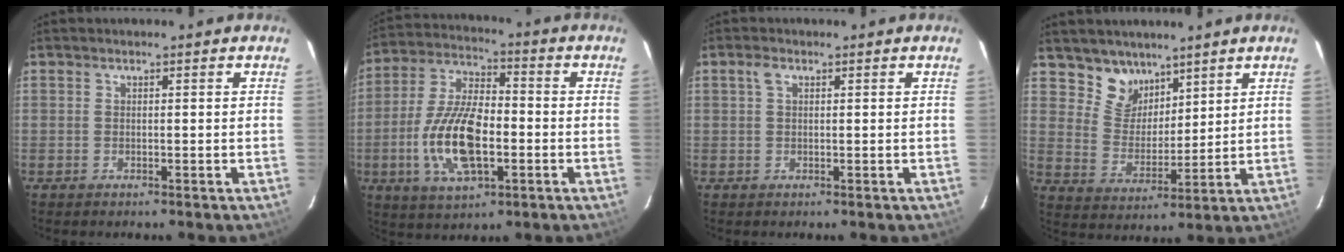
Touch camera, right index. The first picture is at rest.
{"total": 15.6, "force": [-3.8, 6.9, 13.4], "torque": [-0.282, -0.002, -0.070]}
{"total": 1.5, "force": [0.6, 0.8, 1.1], "torque": [-0.025, 0.006, 0.010]}
{"total": 7.7, "force": [5.8, 4.8, 1.7], "torque": [-0.028, 0.004, 0.116]}